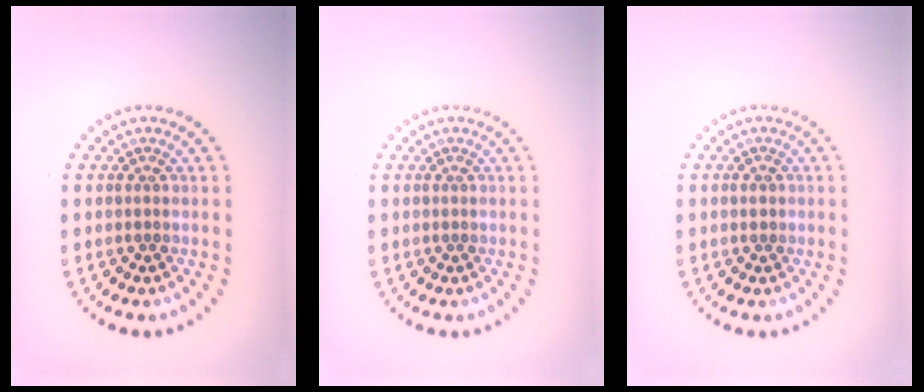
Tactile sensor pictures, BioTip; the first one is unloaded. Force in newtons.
{"total": 0.0}
{"total": 0.9, "press": 0.9, "slide": 0.1}